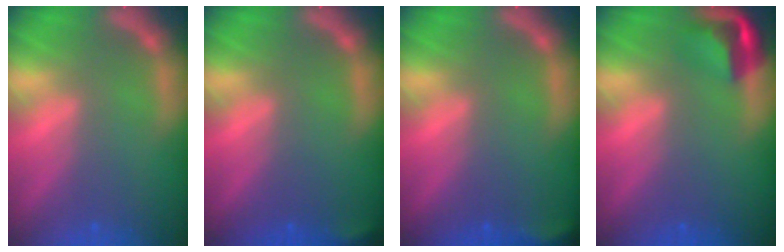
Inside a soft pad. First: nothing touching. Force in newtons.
{"total": 1.4}
{"total": 2.4}
{"total": 3.9}